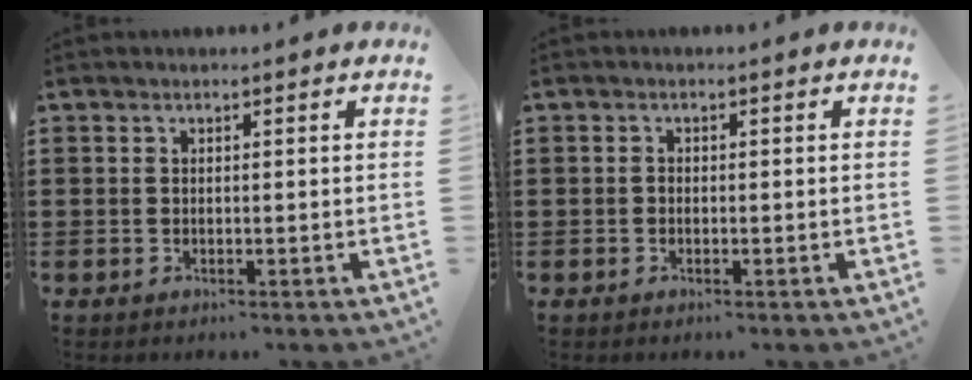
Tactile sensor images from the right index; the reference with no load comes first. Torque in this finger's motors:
{"motor_torque": [0.20, -0.32, 0.11, 0.03]}